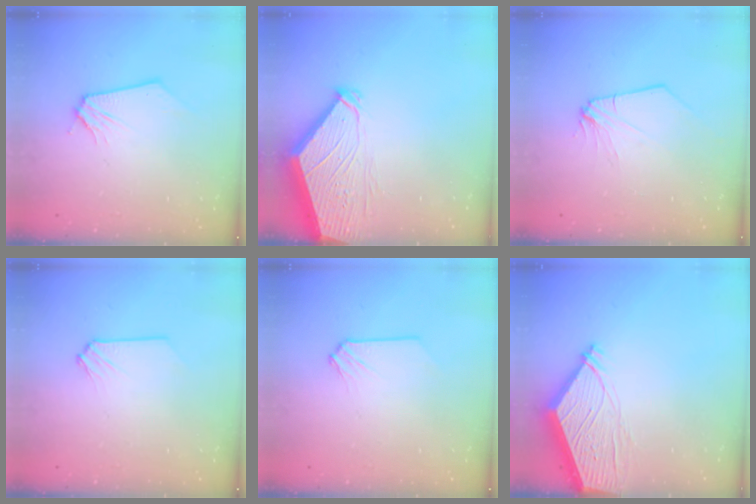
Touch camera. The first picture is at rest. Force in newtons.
{"total": 4.9, "press": 4.8, "slide": 0.7}
{"total": 1.6, "press": 1.5, "slide": 0.4}
{"total": 0.0}
{"total": 0.0}
{"total": 8.9, "press": 8.8, "slide": 1.3}